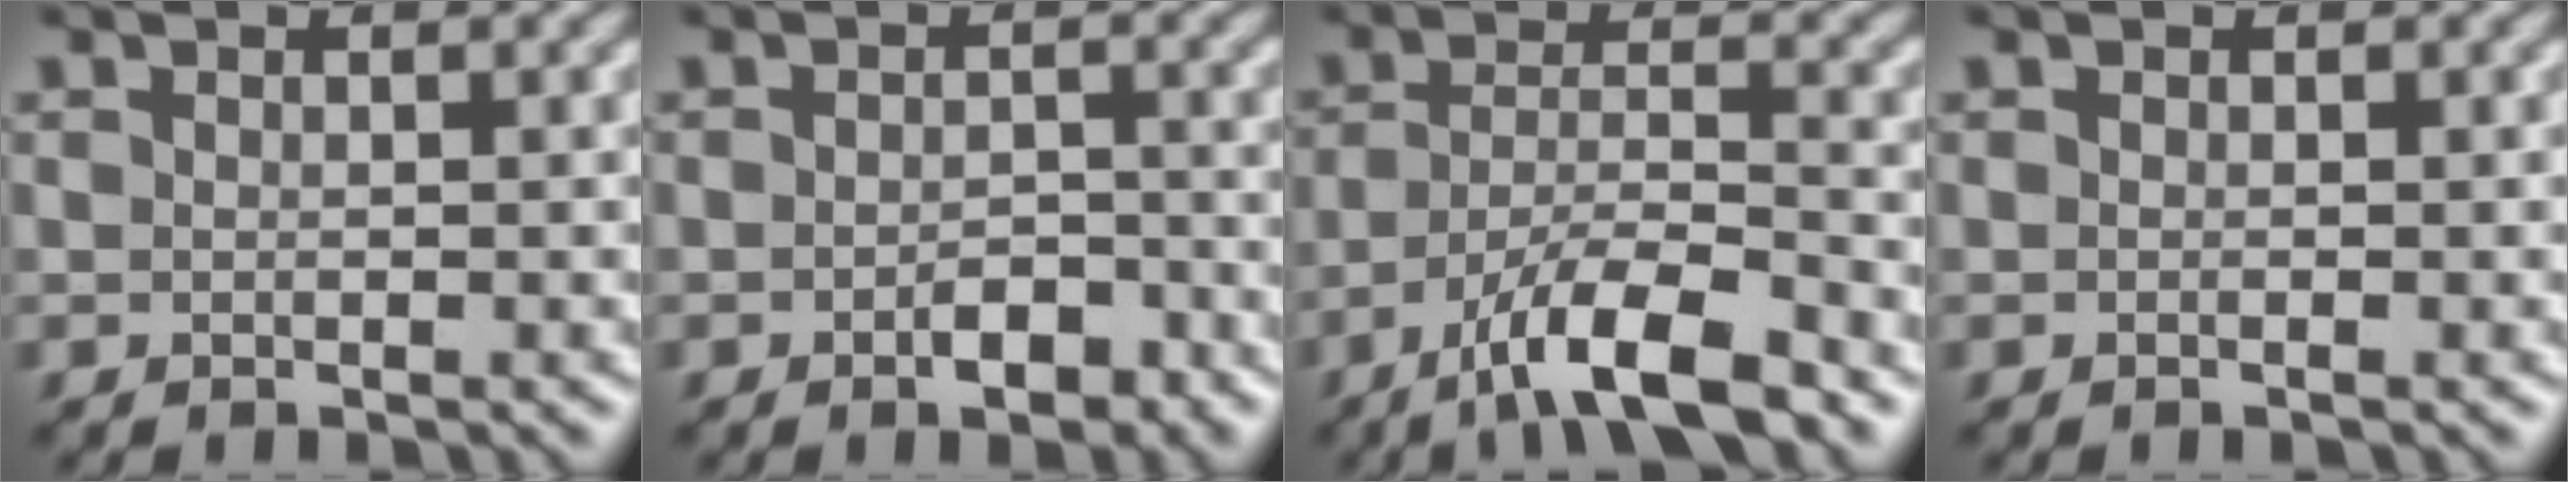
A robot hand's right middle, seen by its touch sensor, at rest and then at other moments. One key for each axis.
{"total": 2.5, "fx": -1.4, "fy": 1.2, "fz": 1.7, "tx": -0.024, "ty": 0.003, "tz": -0.021}
{"total": 7.9, "fx": -5.5, "fy": 1.8, "fz": 5.5, "tx": -0.090, "ty": 0.002, "tz": -0.096}
{"total": 0.6, "fx": -0.2, "fy": 0.1, "fz": 0.5, "tx": -0.006, "ty": -0.006, "tz": -0.006}